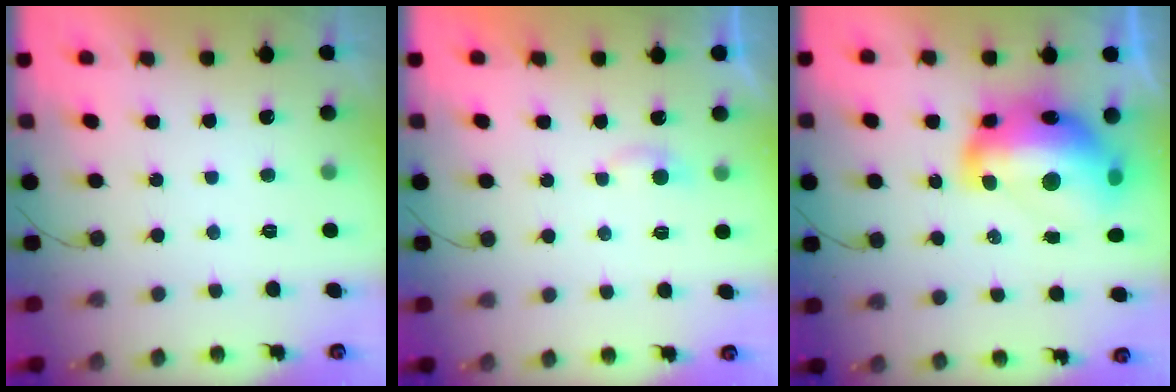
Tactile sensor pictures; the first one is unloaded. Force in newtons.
{"total": 2.8, "press": 2.8, "slide": 0.2}
{"total": 21.7, "press": 21.7, "slide": 1.5}